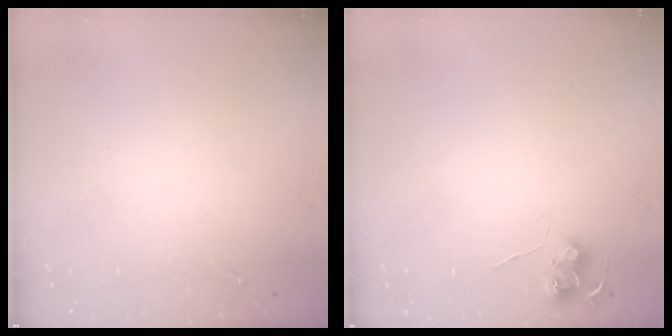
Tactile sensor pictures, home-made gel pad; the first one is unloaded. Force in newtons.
{"total": 6.4, "press": 6.3, "slide": 0.6}